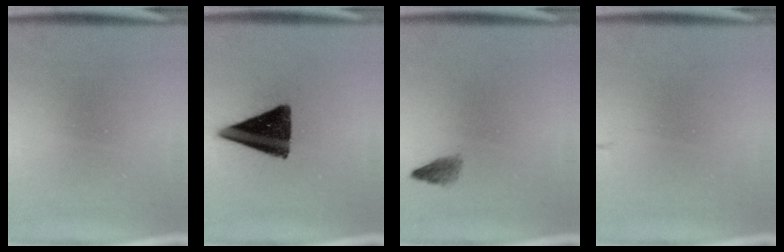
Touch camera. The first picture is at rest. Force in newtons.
{"total": 14.4}
{"total": 1.5}
{"total": 1.6}